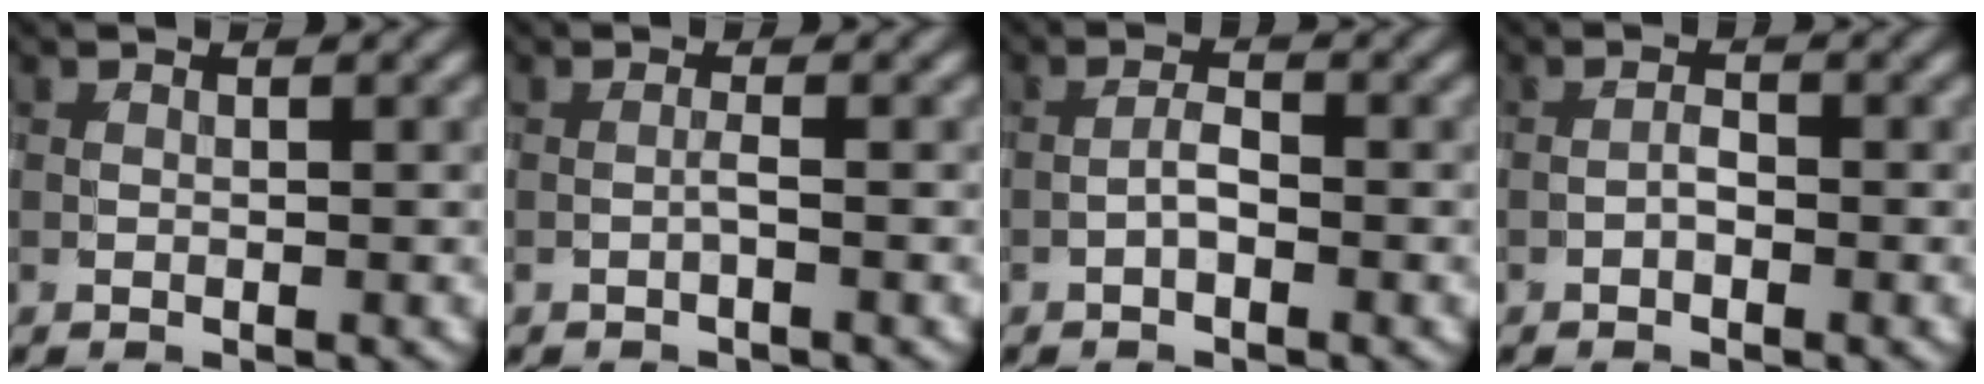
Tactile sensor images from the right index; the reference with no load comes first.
{"total": 0.7, "force": [-0.3, -0.1, 0.6], "torque": [-0.013, 0.003, -0.007]}
{"total": 1.5, "force": [-0.7, 0.4, 1.2], "torque": [-0.024, 0.006, -0.017]}
{"total": 1.1, "force": [-0.5, 0.5, 0.8], "torque": [-0.015, 0.003, -0.012]}